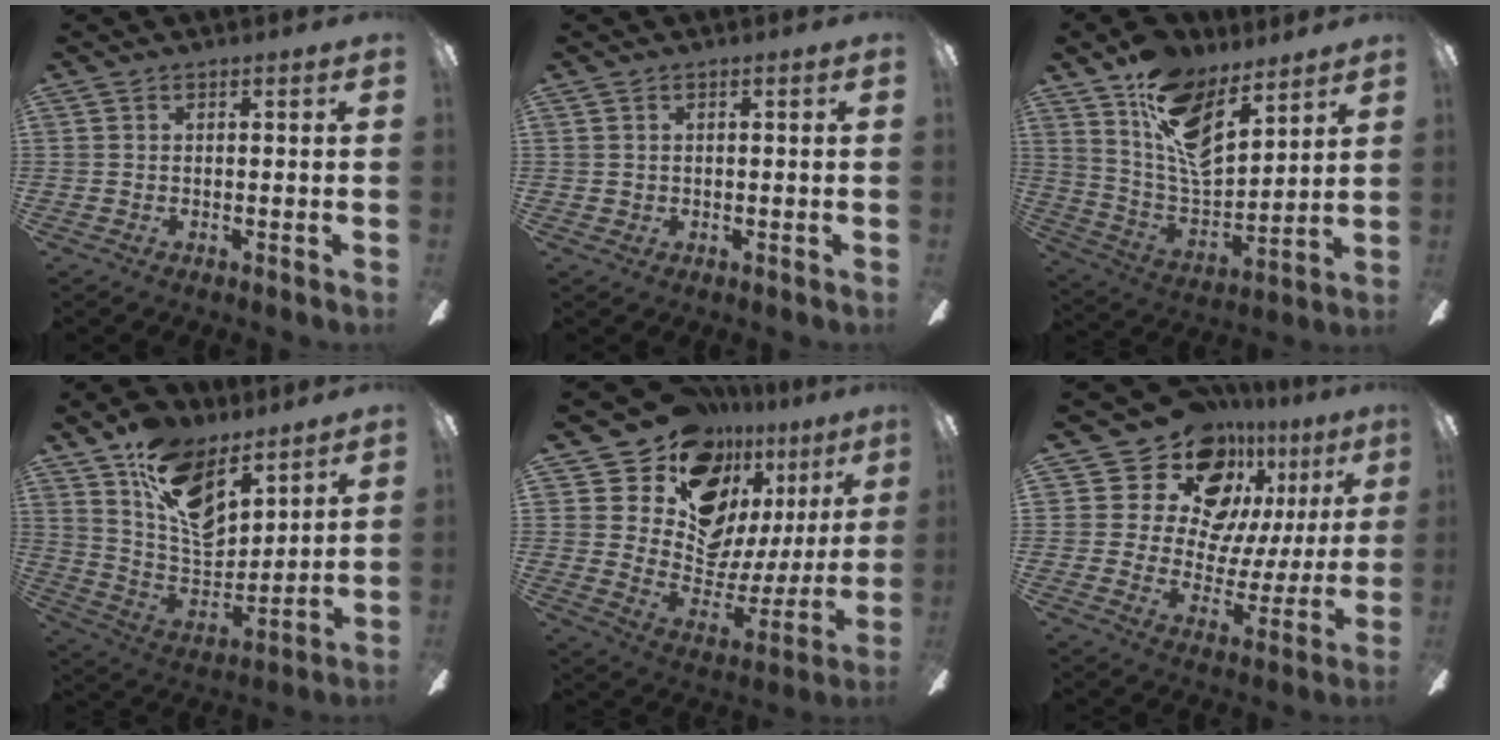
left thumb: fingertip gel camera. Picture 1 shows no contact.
{"total": 1.1, "force": [0.3, 1.1, 0.0], "torque": [-0.002, 0.005, 0.003]}
{"total": 16.3, "force": [10.5, 7.7, 9.8], "torque": [-0.184, -0.051, 0.195]}
{"total": 16.2, "force": [9.9, 8.9, 9.1], "torque": [-0.165, -0.049, 0.185]}
{"total": 18.5, "force": [13.7, 11.1, 5.5], "torque": [-0.107, -0.109, 0.267]}
{"total": 19.7, "force": [11.1, 13.4, 9.2], "torque": [-0.151, -0.064, 0.211]}